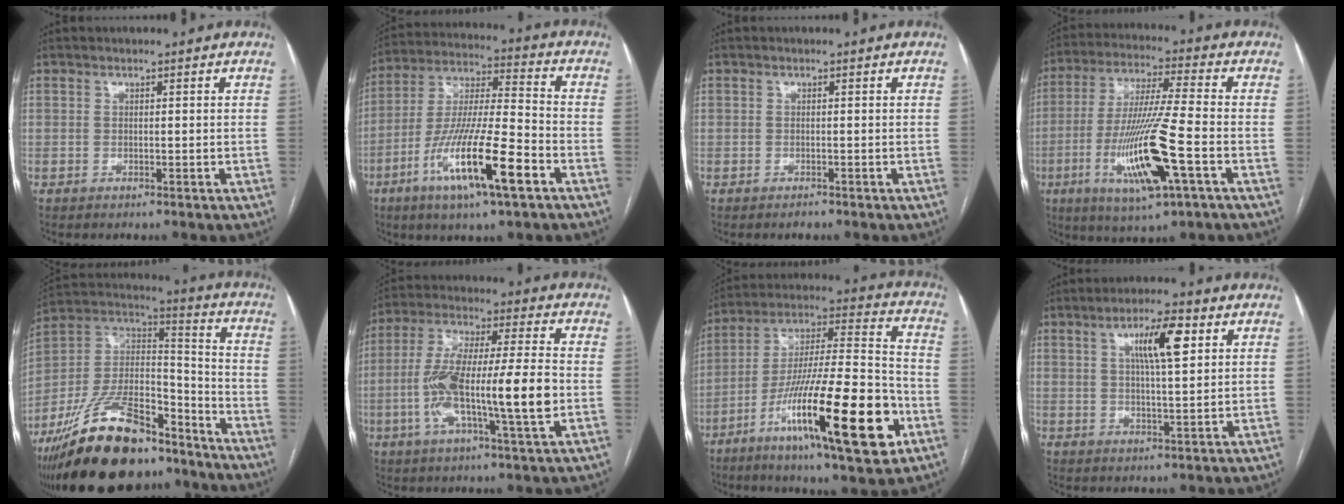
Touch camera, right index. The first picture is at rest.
{"total": 16.7, "force": [-7.6, 1.6, 14.8], "torque": [-0.289, -0.017, -0.136]}
{"total": 0.9, "force": [-0.8, 0.4, 0.2], "torque": [-0.003, 0.001, -0.009]}
{"total": 15.8, "force": [-5.1, 0.7, 14.9], "torque": [-0.301, -0.019, -0.091]}
{"total": 26.3, "force": [-19.4, 9.3, 15.1], "torque": [-0.288, 0.001, -0.337]}
{"total": 16.8, "force": [-2.9, 1.6, 16.5], "torque": [-0.312, 0.009, -0.051]}
{"total": 25.2, "force": [-10.5, 3.3, 22.7], "torque": [-0.371, -0.023, -0.170]}
{"total": 7.5, "force": [2.8, 1.1, 6.9], "torque": [-0.122, 0.010, 0.047]}